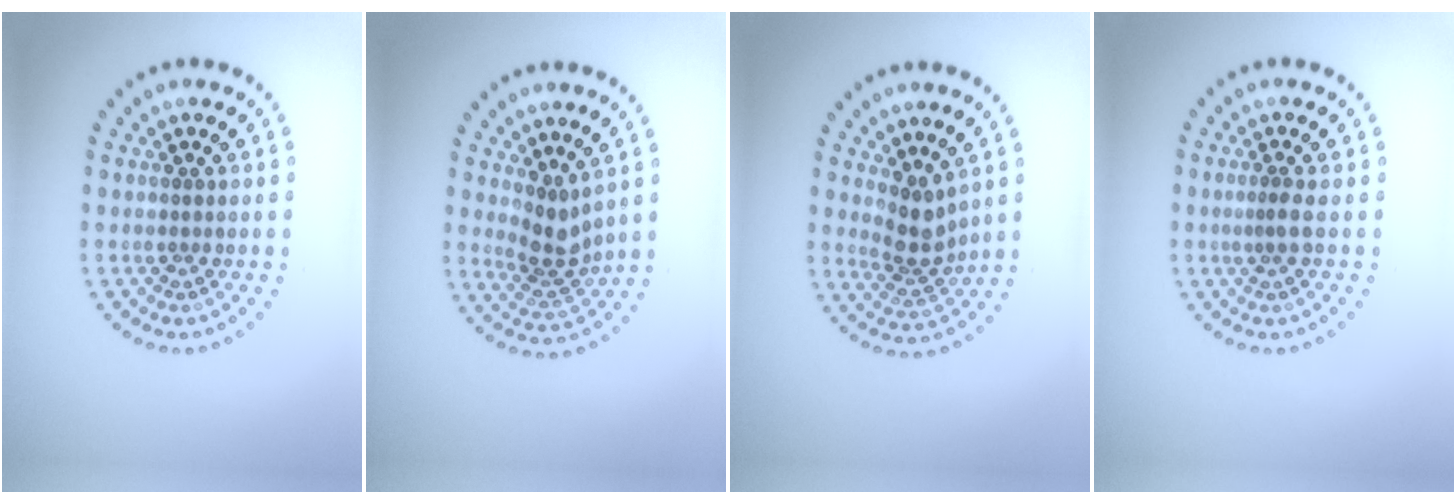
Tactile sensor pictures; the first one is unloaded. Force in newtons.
{"total": 2.8, "press": 2.1, "slide": 1.8}
{"total": 2.8, "press": 2.1, "slide": 1.8}
{"total": 1.0, "press": 0.6, "slide": 0.8}